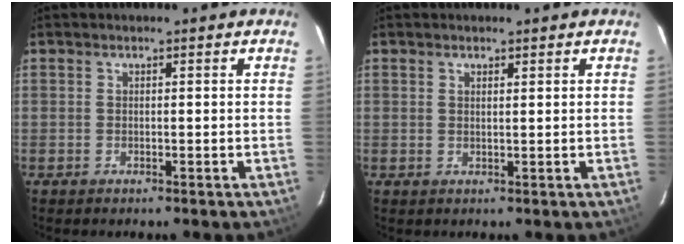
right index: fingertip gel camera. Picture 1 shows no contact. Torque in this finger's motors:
{"motor_torque": [-0.26, 0.04, -0.05, -0.01]}